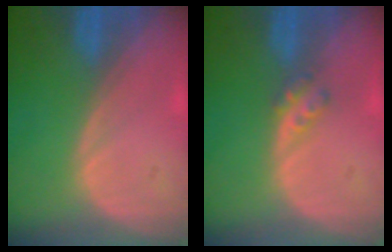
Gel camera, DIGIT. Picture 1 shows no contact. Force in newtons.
{"total": 2.5, "press": 2.1, "slide": 1.4}